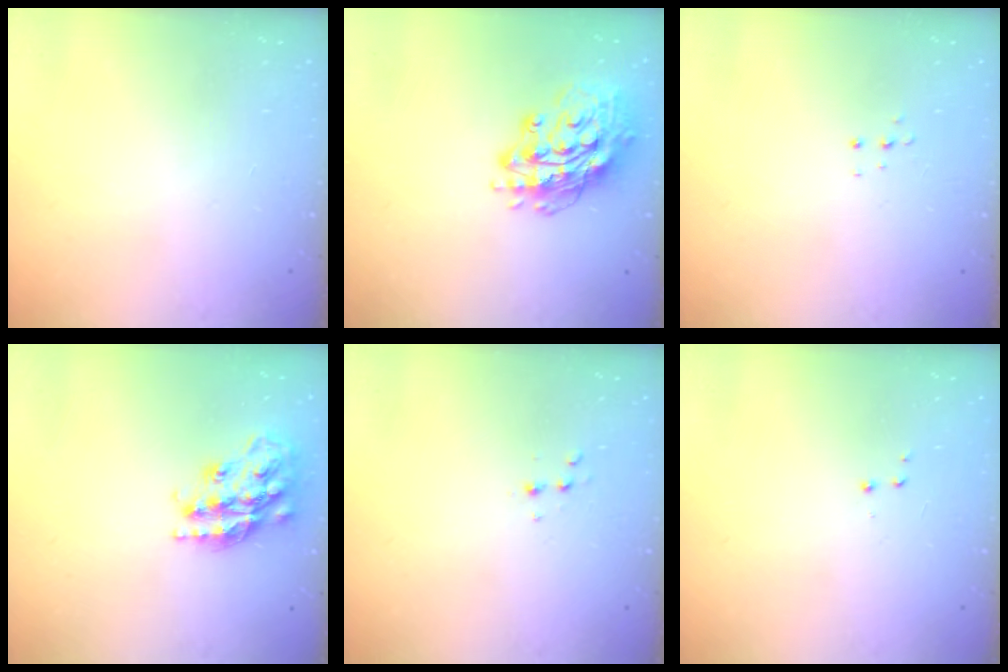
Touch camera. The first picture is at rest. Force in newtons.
{"total": 15.9, "press": 15.8, "slide": 1.3}
{"total": 3.4, "press": 3.3, "slide": 0.8}
{"total": 18.6, "press": 18.5, "slide": 1.5}
{"total": 2.6, "press": 2.5, "slide": 0.8}
{"total": 2.9, "press": 2.8, "slide": 0.7}